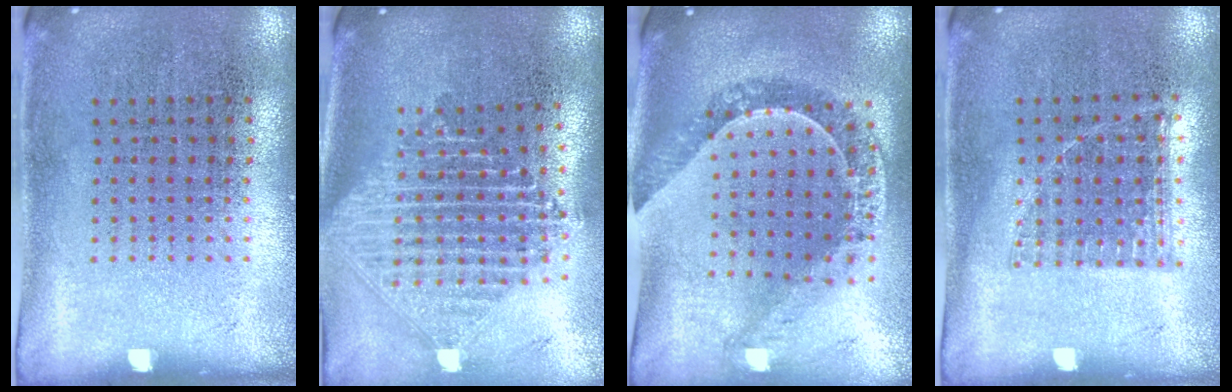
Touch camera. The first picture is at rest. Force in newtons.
{"total": 2.4, "press": 1.8, "slide": 1.5}
{"total": 1.1, "press": 1.1, "slide": 0.3}
{"total": 0.8, "press": 0.8, "slide": 0.3}